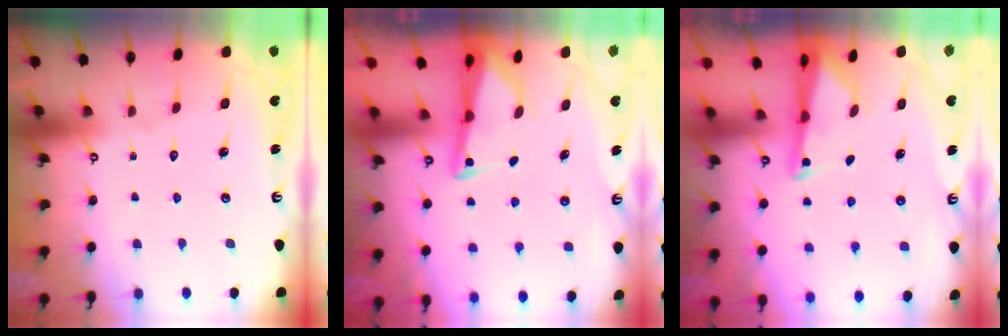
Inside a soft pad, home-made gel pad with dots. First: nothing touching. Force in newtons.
{"total": 2.4, "press": 2.4, "slide": 0.3}
{"total": 2.0, "press": 2.0, "slide": 0.3}